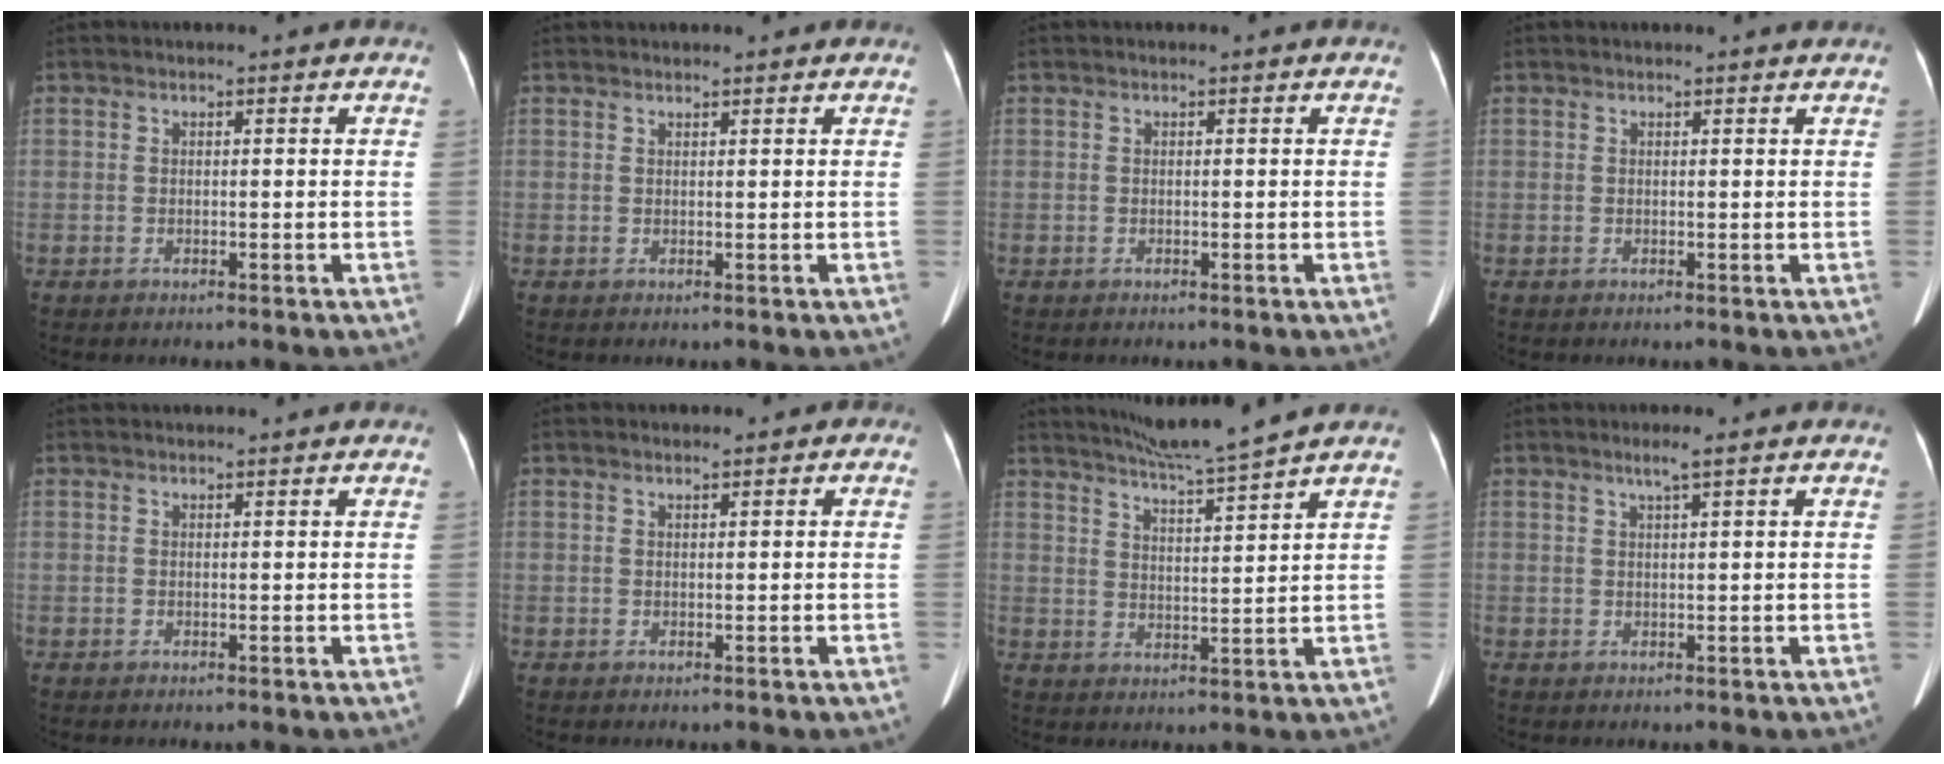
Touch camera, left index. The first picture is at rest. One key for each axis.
{"total": 2.0, "fx": 1.9, "fy": 0.2, "fz": 0.7, "tx": -0.010, "ty": 0.018, "tz": 0.026}
{"total": 0.0}
{"total": 1.6, "fx": 1.5, "fy": -0.2, "fz": 0.3, "tx": -0.009, "ty": 0.005, "tz": 0.017}
{"total": 2.5, "fx": 2.4, "fy": 0.2, "fz": 0.7, "tx": -0.007, "ty": 0.027, "tz": 0.032}
{"total": 0.8, "fx": 0.5, "fy": 0.4, "fz": 0.5, "tx": -0.007, "ty": 0.005, "tz": 0.006}
{"total": 8.5, "fx": 7.6, "fy": -2.0, "fz": 3.2, "tx": -0.062, "ty": -0.008, "tz": 0.131}
{"total": 1.9, "fx": 1.2, "fy": -0.3, "fz": 1.4, "tx": -0.030, "ty": 0.001, "tz": 0.025}